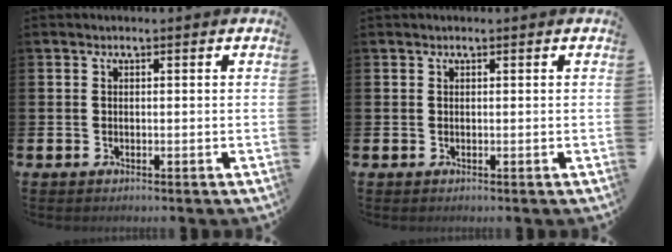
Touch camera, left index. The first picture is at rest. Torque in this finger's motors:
{"motor_torque": [-1.10, -0.81, -0.74, 0.08]}